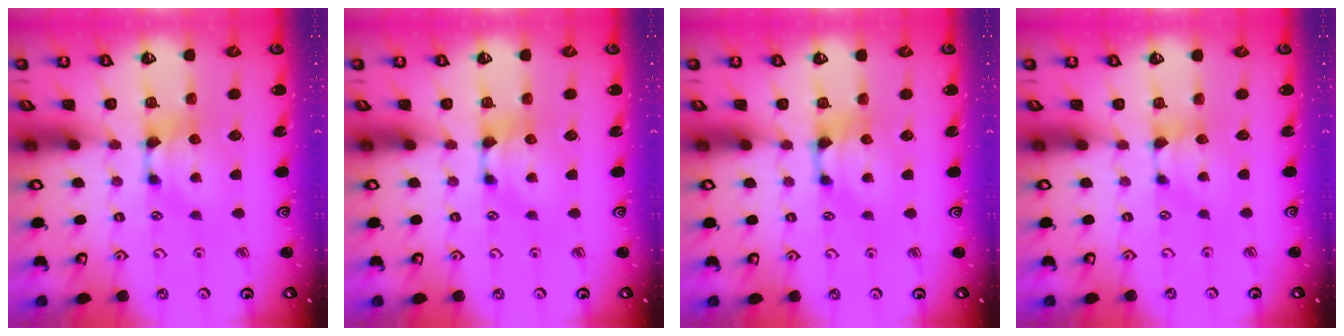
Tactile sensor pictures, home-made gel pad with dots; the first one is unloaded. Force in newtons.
{"total": 0.0}
{"total": 0.7, "press": 0.1, "slide": 0.7}
{"total": 0.8, "press": 0.7, "slide": 0.5}